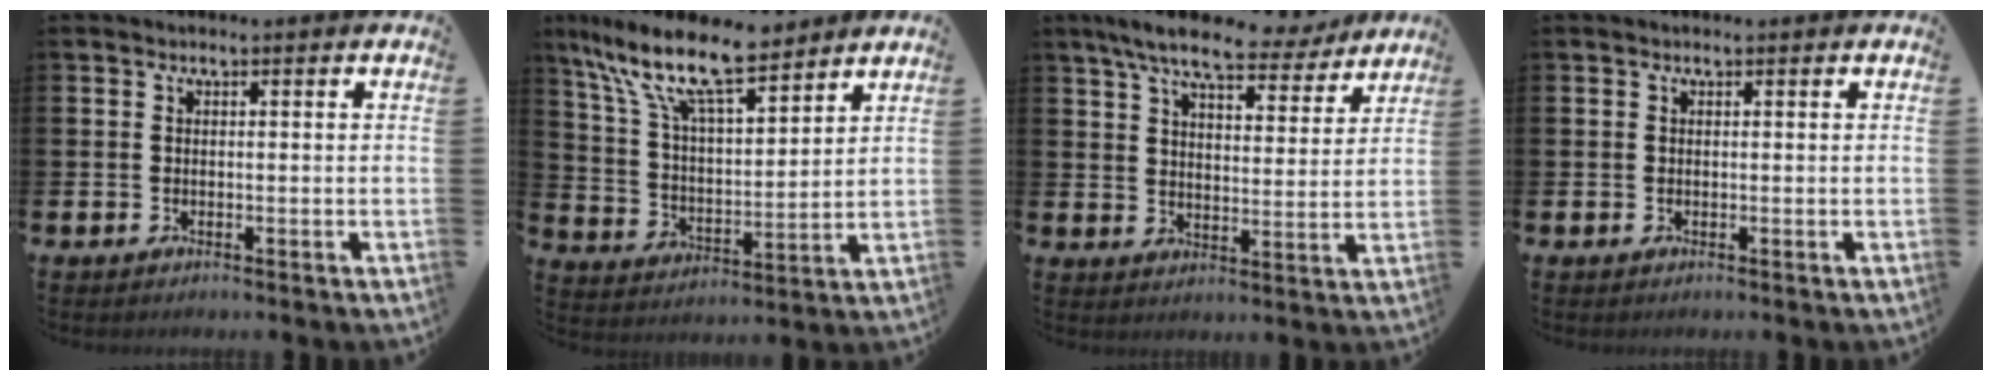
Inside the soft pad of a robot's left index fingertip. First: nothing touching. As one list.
[{"total": 12.5, "force": [9.7, 3.4, 7.1], "torque": [-0.167, -0.045, 0.171]}, {"total": 8.9, "force": [7.8, 2.1, 3.8], "torque": [-0.091, -0.034, 0.137]}, {"total": 0.0}]